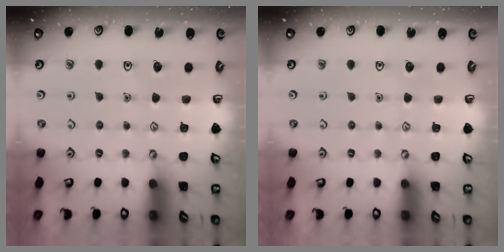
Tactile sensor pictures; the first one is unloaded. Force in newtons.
{"total": 0.0}